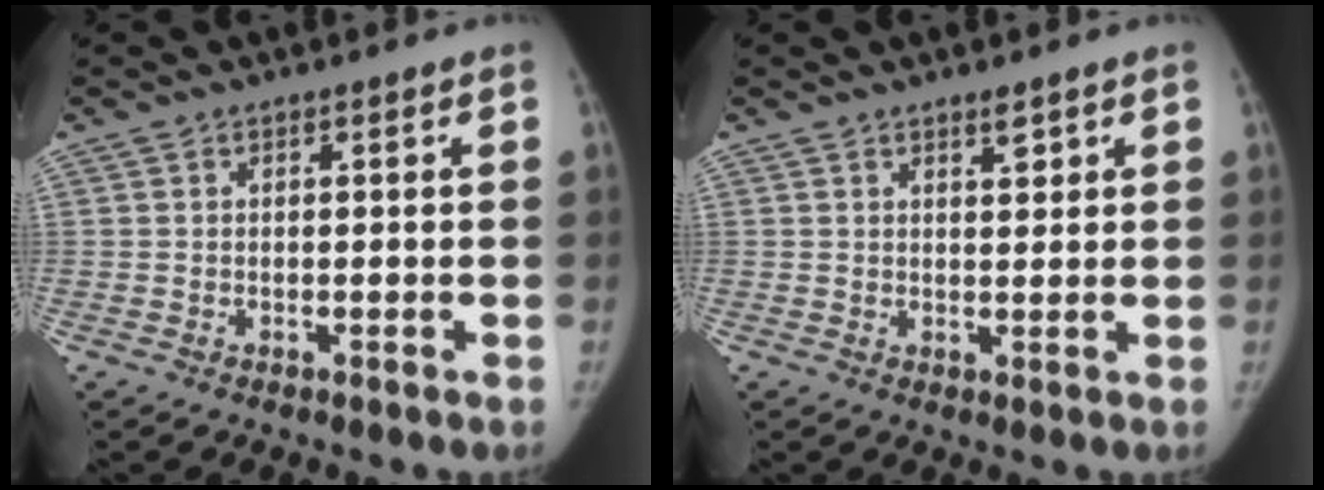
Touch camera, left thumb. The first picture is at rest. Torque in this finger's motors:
{"motor_torque": [-0.34, 0.15, 0.17, 0.14, 0.00]}